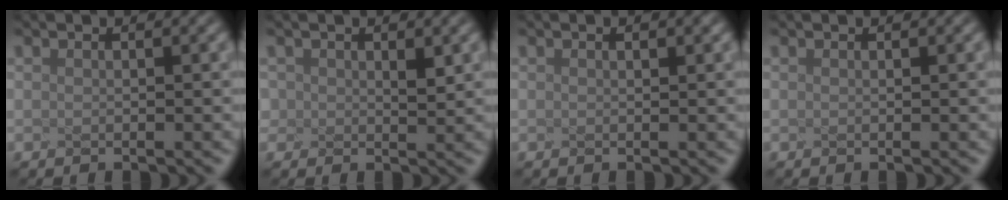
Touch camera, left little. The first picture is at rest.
{"total": 1.1, "force": [-0.3, -0.8, -0.7], "torque": [-0.020, -0.012, 0.041]}
{"total": 0.7, "force": [0.3, 0.2, 0.6], "torque": [-0.008, -0.001, 0.009]}
{"total": 0.0}